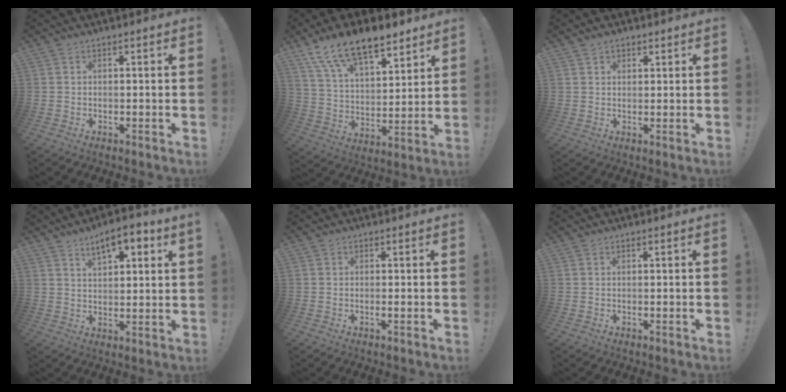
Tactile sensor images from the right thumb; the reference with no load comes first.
{"total": 15.7, "force": [11.7, 6.6, 8.3], "torque": [-0.157, -0.077, 0.214]}
{"total": 2.0, "force": [1.4, 1.4, 0.6], "torque": [-0.003, -0.006, 0.025]}
{"total": 8.0, "force": [4.9, 2.9, 5.6], "torque": [-0.076, -0.017, 0.080]}
{"total": 0.9, "force": [-0.4, 0.0, 0.8], "torque": [-0.013, -0.001, -0.008]}
{"total": 0.0}